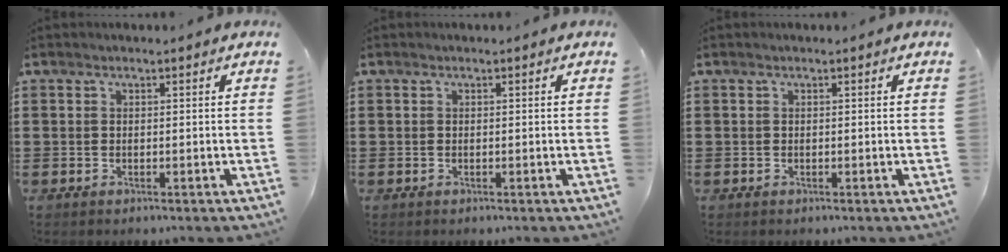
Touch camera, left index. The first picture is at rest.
{"total": 0.0}
{"total": 0.0}